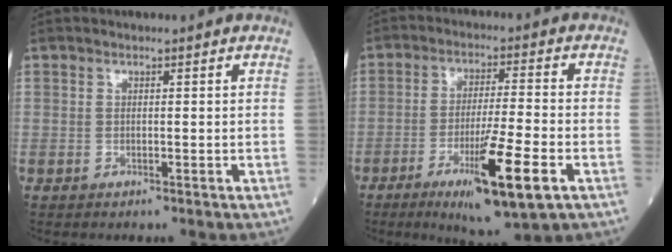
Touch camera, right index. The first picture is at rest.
{"total": 13.0, "force": [-5.7, 0.5, 11.7], "torque": [-0.202, -0.032, -0.090]}